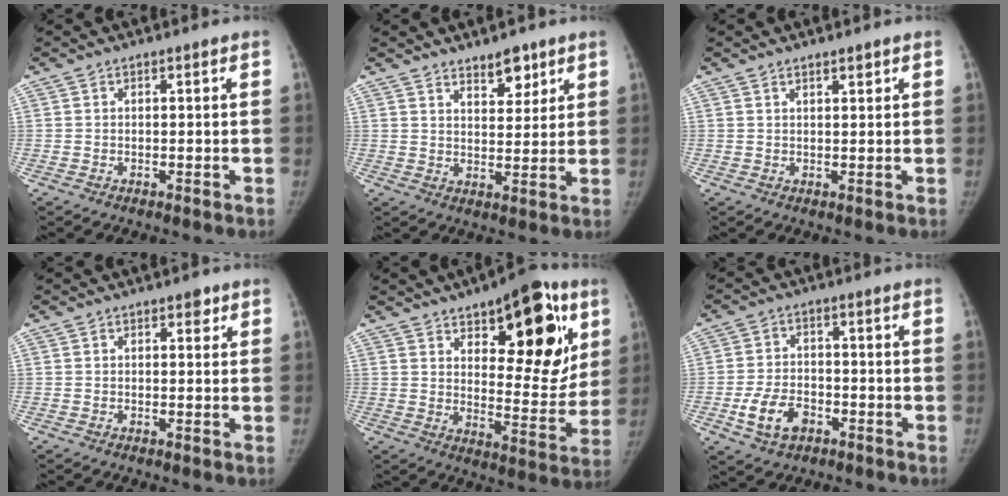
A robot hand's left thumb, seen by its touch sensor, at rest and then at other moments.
{"total": 5.6, "force": [4.0, 2.6, 2.9], "torque": [-0.018, -0.030, 0.065]}
{"total": 1.5, "force": [1.1, 0.4, 0.9], "torque": [-0.009, -0.007, 0.019]}
{"total": 1.5, "force": [0.9, 0.9, 0.8], "torque": [0.001, -0.002, 0.008]}
{"total": 22.5, "force": [10.3, 10.0, 17.3], "torque": [-0.176, -0.046, 0.146]}
{"total": 7.7, "force": [-3.4, 5.0, 4.8], "torque": [-0.085, 0.016, -0.058]}